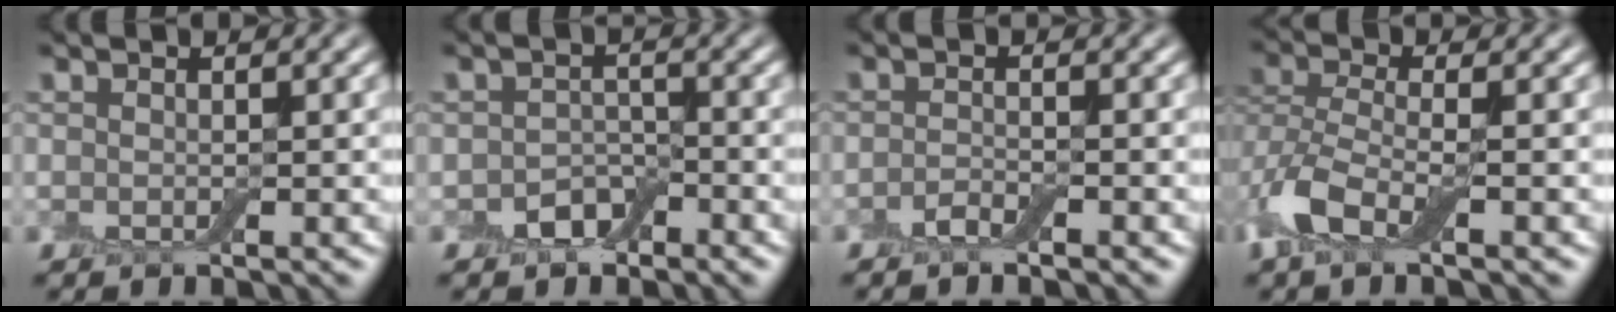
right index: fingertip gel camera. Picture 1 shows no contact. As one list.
[{"total": 2.3, "force": [-1.5, 1.5, 0.8], "torque": [-0.011, 0.006, -0.029]}, {"total": 1.3, "force": [-1.0, 0.3, 0.8], "torque": [-0.018, 0.002, -0.021]}, {"total": 5.1, "force": [-2.1, 2.5, 3.8], "torque": [-0.090, -0.002, -0.055]}]